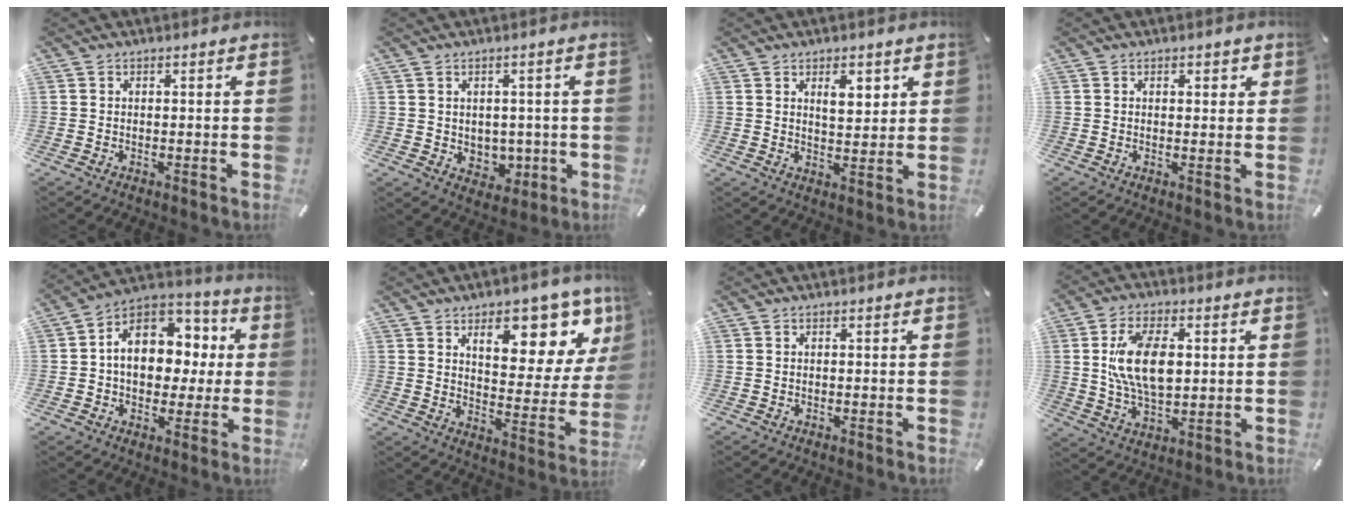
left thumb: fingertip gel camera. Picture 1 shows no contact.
{"total": 4.5, "force": [0.7, 4.3, 1.1], "torque": [0.005, -0.006, 0.013]}
{"total": 5.8, "force": [3.2, 3.0, 3.8], "torque": [-0.045, -0.014, 0.049]}
{"total": 1.3, "force": [0.6, 0.8, 0.9], "torque": [-0.010, 0.001, 0.008]}
{"total": 13.1, "force": [1.5, 10.5, 7.8], "torque": [-0.131, -0.009, 0.030]}
{"total": 15.2, "force": [9.5, 7.4, 9.3], "torque": [-0.113, -0.070, 0.153]}
{"total": 0.0}
{"total": 13.3, "force": [2.1, 7.9, 10.6], "torque": [-0.214, 0.002, 0.034]}